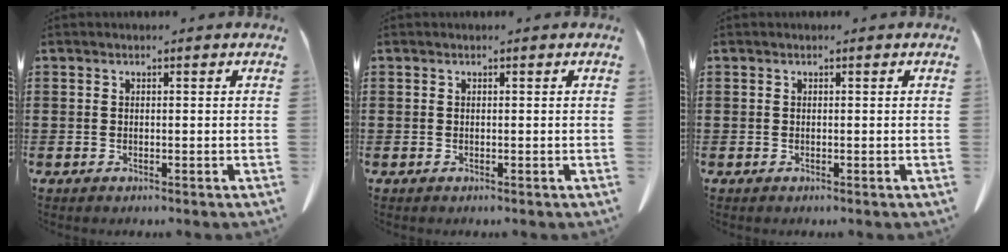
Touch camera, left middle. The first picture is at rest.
{"total": 0.0}
{"total": 0.0}